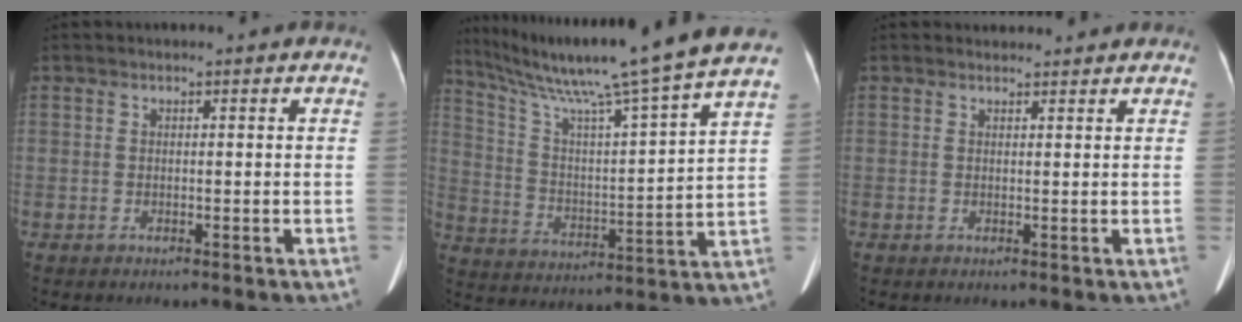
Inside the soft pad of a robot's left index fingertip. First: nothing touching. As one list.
[{"total": 23.9, "force": [19.5, -2.0, 13.7], "torque": [-0.233, -0.018, 0.291]}, {"total": 1.8, "force": [1.8, 0.5, -0.2], "torque": [-0.007, 0.011, 0.023]}]